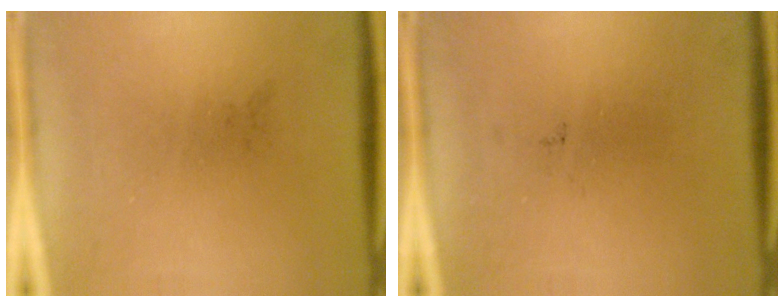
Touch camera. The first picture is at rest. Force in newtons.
{"total": 0.0}